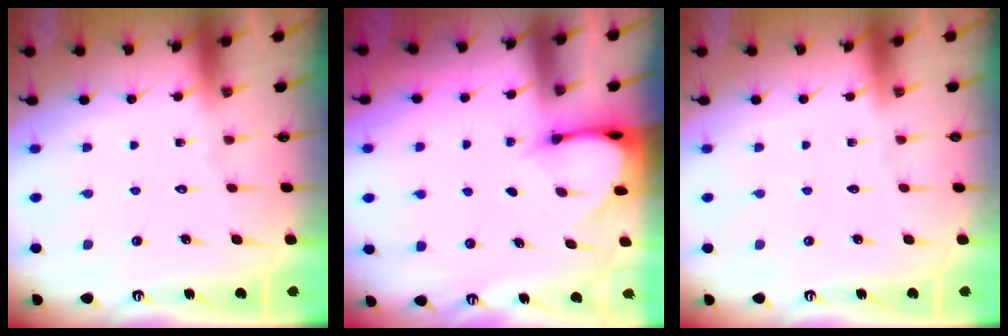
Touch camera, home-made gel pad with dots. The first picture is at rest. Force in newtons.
{"total": 3.1, "press": 3.1, "slide": 0.2}
{"total": 0.0}